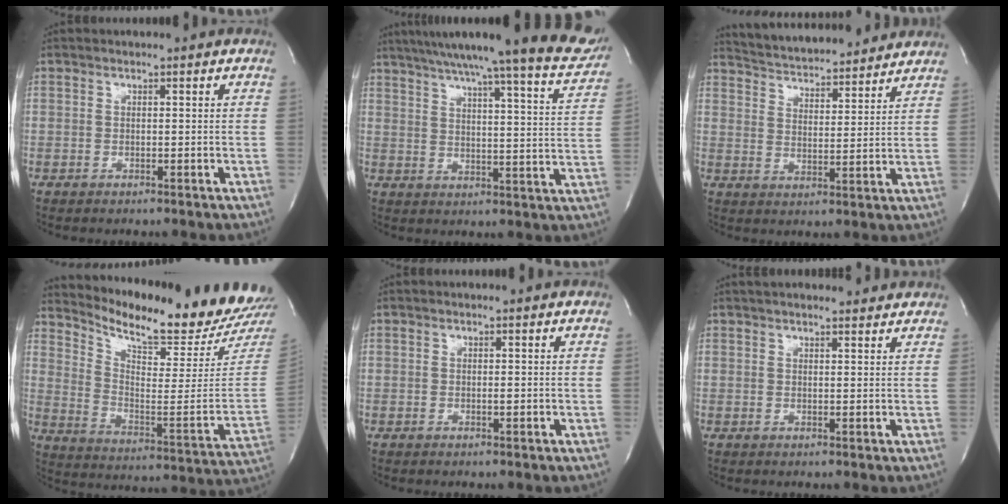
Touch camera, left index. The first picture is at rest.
{"total": 21.7, "force": [18.8, 0.6, 10.8], "torque": [-0.155, -0.044, 0.234]}
{"total": 15.1, "force": [14.2, 2.3, 4.5], "torque": [-0.073, 0.013, 0.208]}
{"total": 19.6, "force": [18.5, 1.1, 6.4], "torque": [-0.125, -0.100, 0.255]}
{"total": 0.6, "force": [-0.5, 0.0, 0.3], "torque": [-0.007, -0.005, -0.009]}
{"total": 9.3, "force": [8.4, 1.9, 3.5], "torque": [-0.046, 0.020, 0.102]}